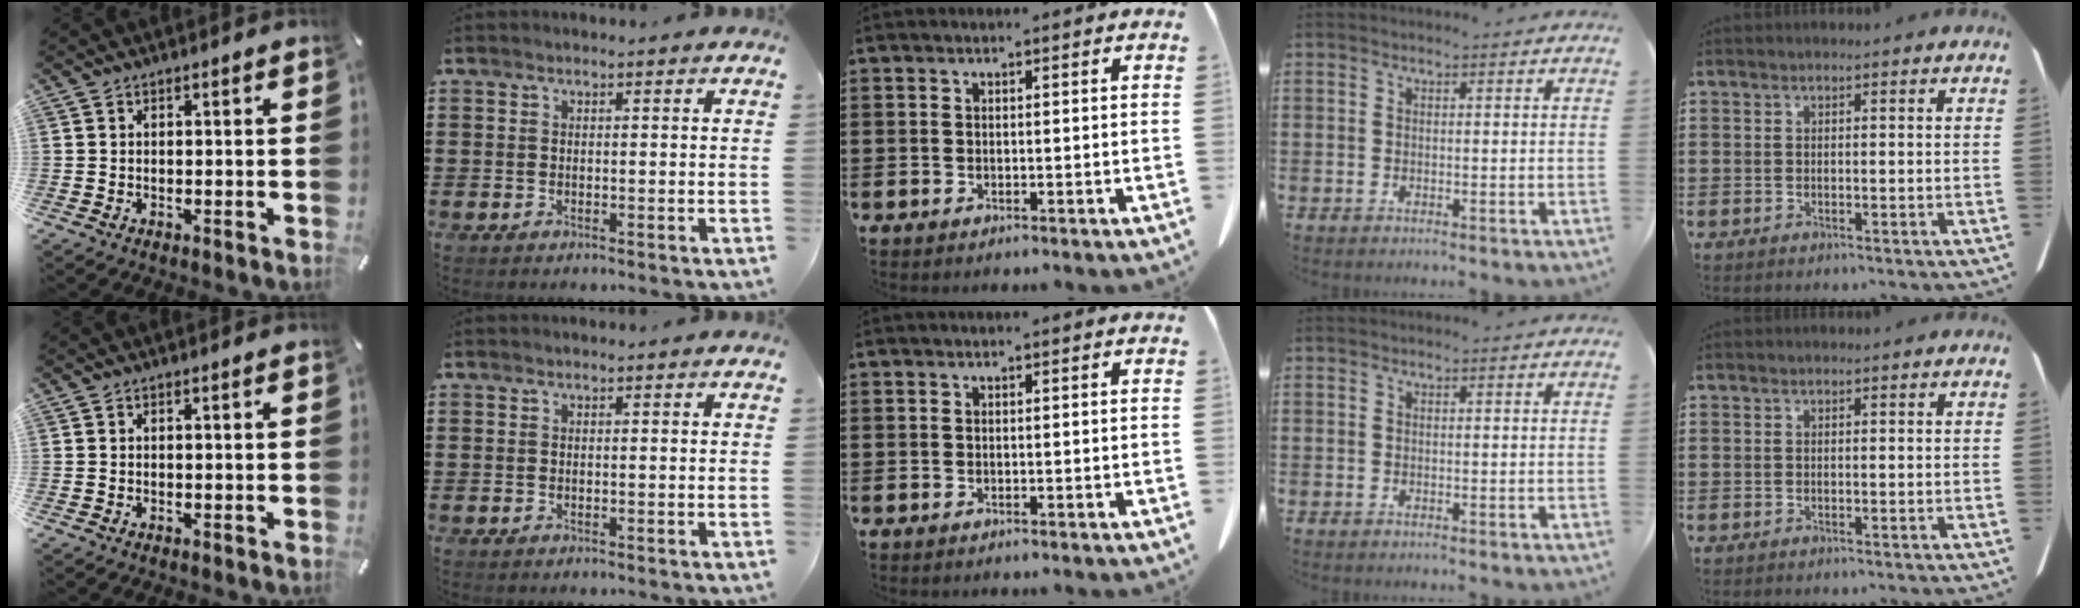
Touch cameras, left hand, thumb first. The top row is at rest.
{}